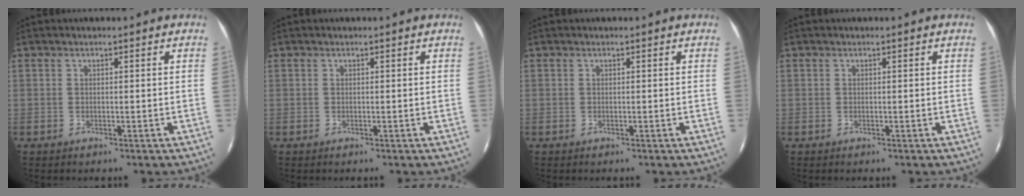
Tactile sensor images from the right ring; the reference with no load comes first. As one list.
[{"total": 0.0}, {"total": 0.0}, {"total": 0.0}]